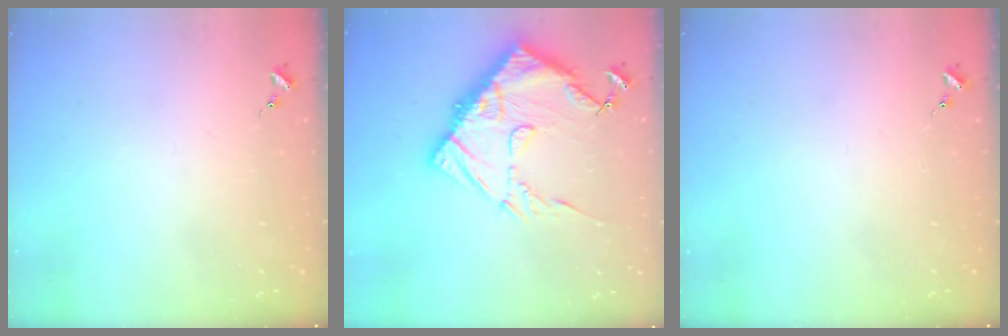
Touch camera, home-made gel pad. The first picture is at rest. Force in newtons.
{"total": 18.0, "press": 17.9, "slide": 1.9}
{"total": 0.0}